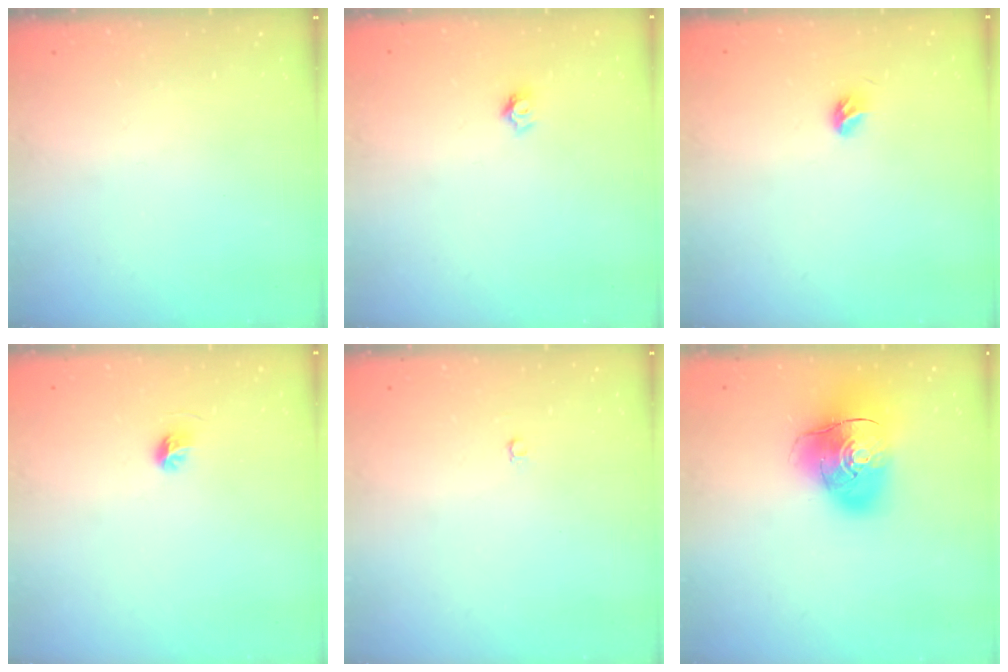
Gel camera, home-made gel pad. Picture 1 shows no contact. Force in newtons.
{"total": 4.2, "press": 4.2, "slide": 0.4}
{"total": 4.0, "press": 3.9, "slide": 1.0}
{"total": 4.5, "press": 4.3, "slide": 1.4}
{"total": 2.2, "press": 2.2, "slide": 0.2}
{"total": 14.8, "press": 14.7, "slide": 2.1}